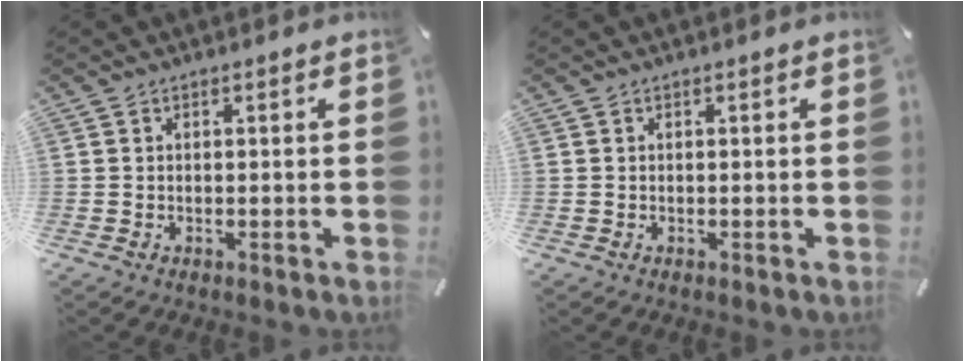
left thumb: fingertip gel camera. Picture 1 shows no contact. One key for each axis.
{"total": 0.0}